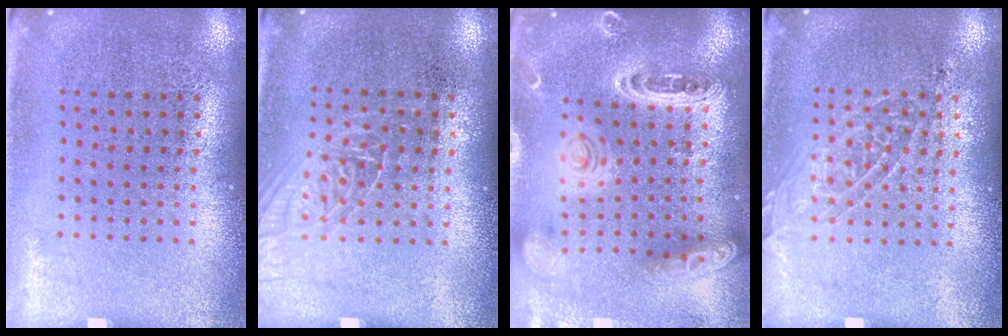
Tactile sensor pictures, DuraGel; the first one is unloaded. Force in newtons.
{"total": 1.1, "press": 1.0, "slide": 0.5}
{"total": 2.2, "press": 2.1, "slide": 0.7}
{"total": 1.1, "press": 1.0, "slide": 0.3}